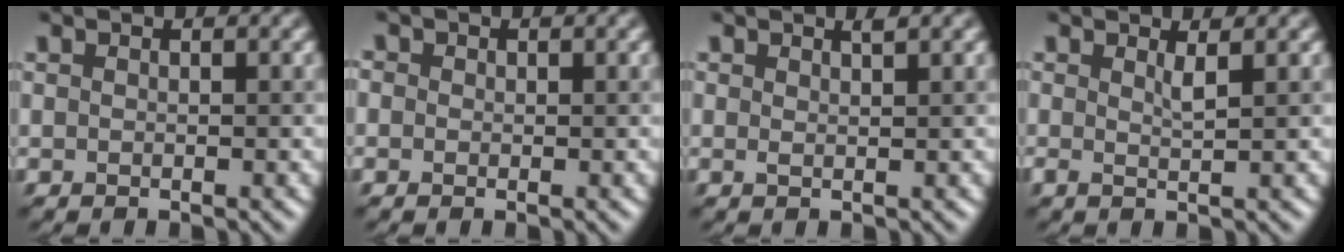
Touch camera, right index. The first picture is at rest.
{"total": 1.2, "force": [0.5, 1.1, 0.4], "torque": [-0.008, 0.004, -0.010]}
{"total": 0.9, "force": [0.6, 0.2, 0.7], "torque": [-0.015, -0.003, 0.010]}
{"total": 1.2, "force": [0.6, 0.1, 1.0], "torque": [-0.024, -0.002, 0.010]}